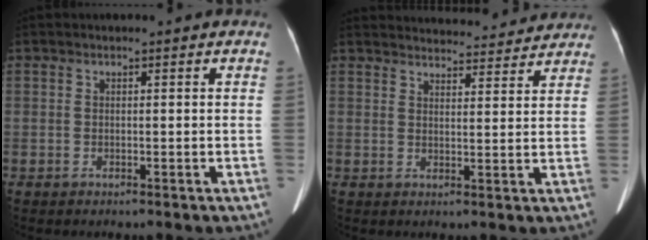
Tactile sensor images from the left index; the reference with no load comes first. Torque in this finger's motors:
{"motor_torque": [1.07, -1.07, 0.16, 0.02]}